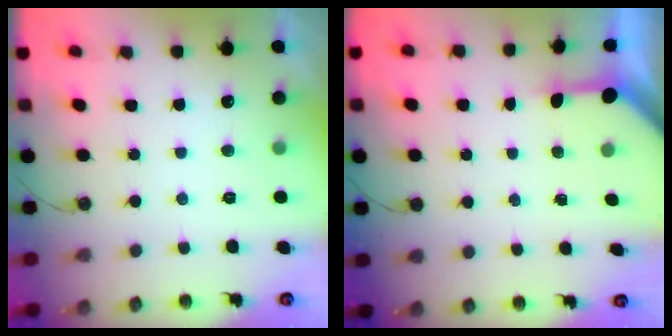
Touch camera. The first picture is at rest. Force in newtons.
{"total": 3.5, "press": 3.5, "slide": 0.4}